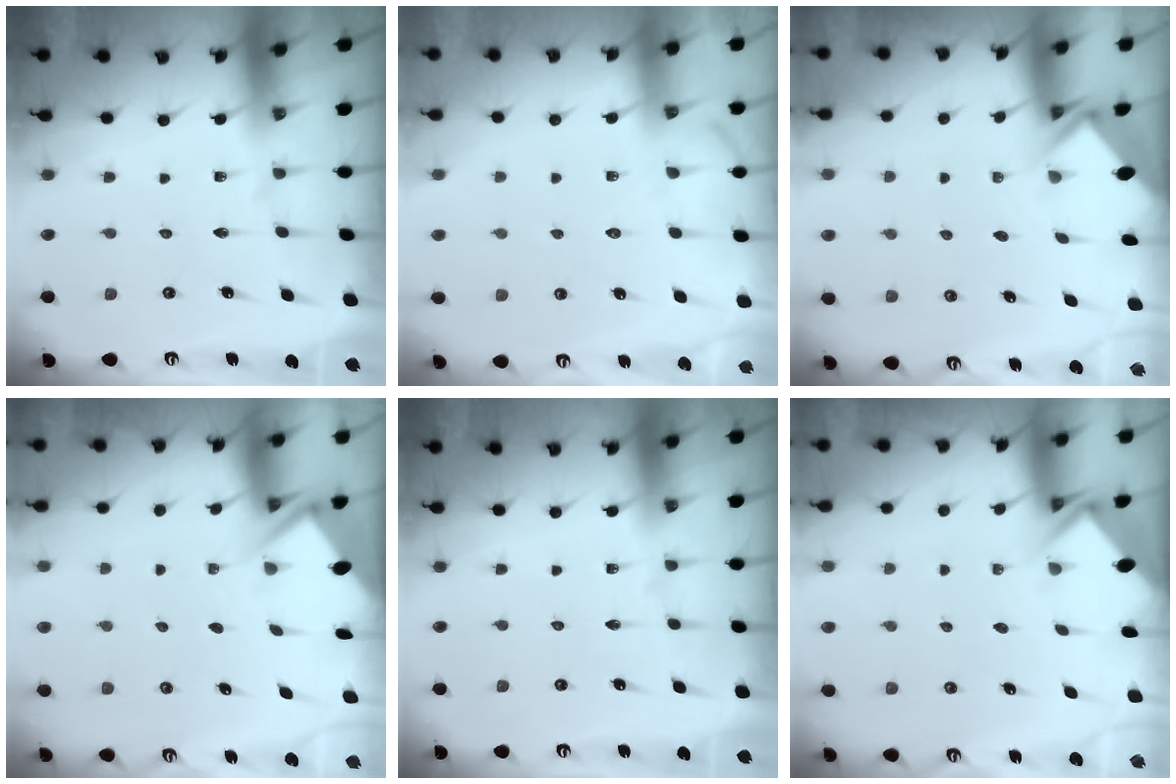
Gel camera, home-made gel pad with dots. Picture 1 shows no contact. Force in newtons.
{"total": 5.3, "press": 5.3, "slide": 0.7}
{"total": 2.6, "press": 2.6, "slide": 0.2}
{"total": 2.8, "press": 2.8, "slide": 0.4}
{"total": 0.0}
{"total": 2.8, "press": 2.8, "slide": 0.2}